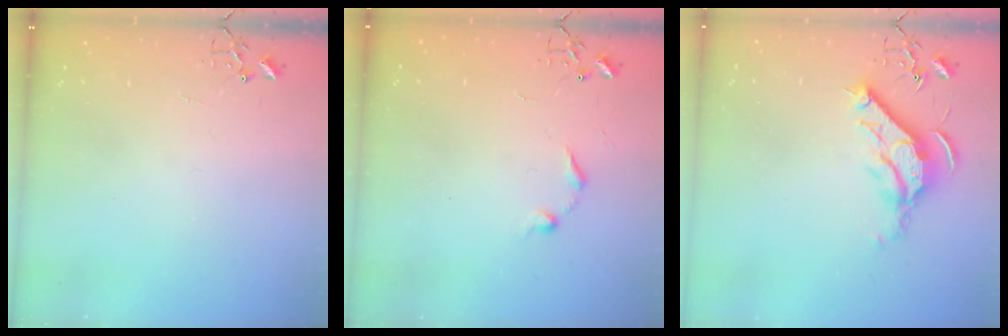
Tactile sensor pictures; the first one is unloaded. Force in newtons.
{"total": 7.1, "press": 7.1, "slide": 0.8}
{"total": 11.7, "press": 11.6, "slide": 1.3}